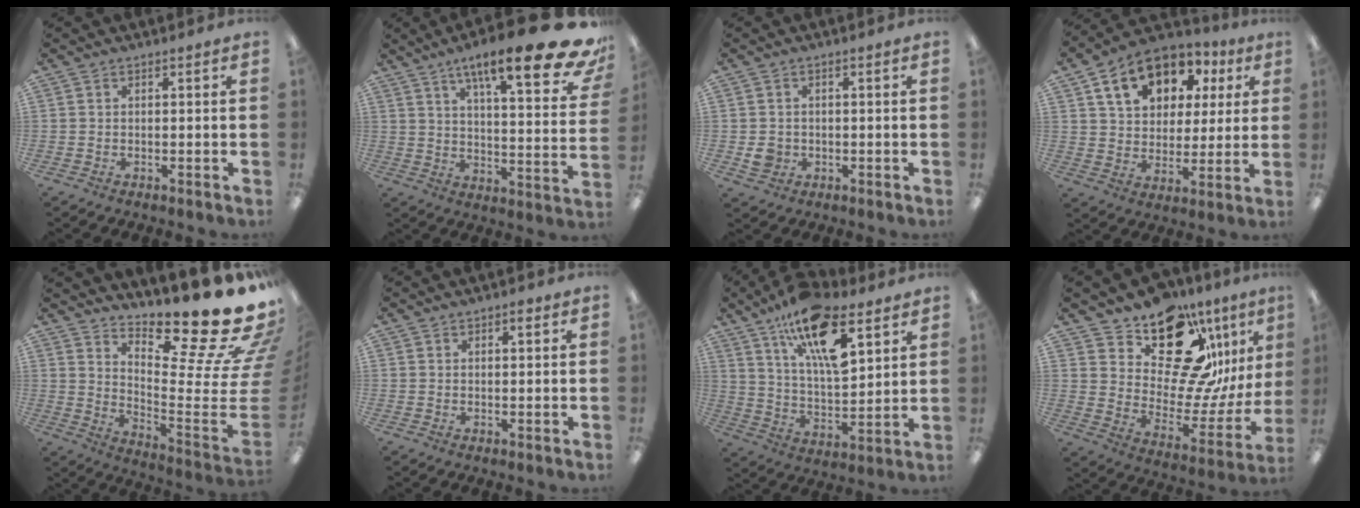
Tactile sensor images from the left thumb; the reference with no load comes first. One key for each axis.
{"total": 20.4, "fx": 13.4, "fy": 4.2, "fz": 14.8, "tx": -0.218, "ty": -0.086, "tz": 0.206}
{"total": 3.8, "fx": -0.5, "fy": 3.5, "fz": 1.3, "tx": -0.007, "ty": 0.002, "tz": -0.009}
{"total": 15.1, "fx": 8.6, "fy": 10.4, "fz": 6.7, "tx": -0.119, "ty": -0.031, "tz": 0.159}
{"total": 20.9, "fx": 17.5, "fy": 2.5, "fz": 11.2, "tx": -0.125, "ty": -0.160, "tz": 0.269}
{"total": 1.8, "fx": 1.2, "fy": 1.1, "fz": 0.9, "tx": -0.011, "ty": 0.001, "tz": 0.019}
{"total": 19.3, "fx": 10.9, "fy": 7.9, "fz": 13.8, "tx": -0.223, "ty": -0.049, "tz": 0.182}
{"total": 20.6, "fx": 14.5, "fy": 10.1, "fz": 10.5, "tx": -0.144, "ty": -0.120, "tz": 0.253}